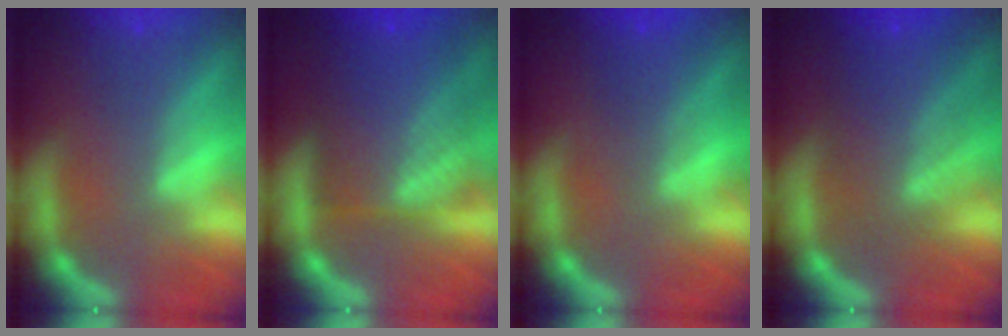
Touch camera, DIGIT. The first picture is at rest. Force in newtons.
{"total": 10.1}
{"total": 2.5}
{"total": 7.1}